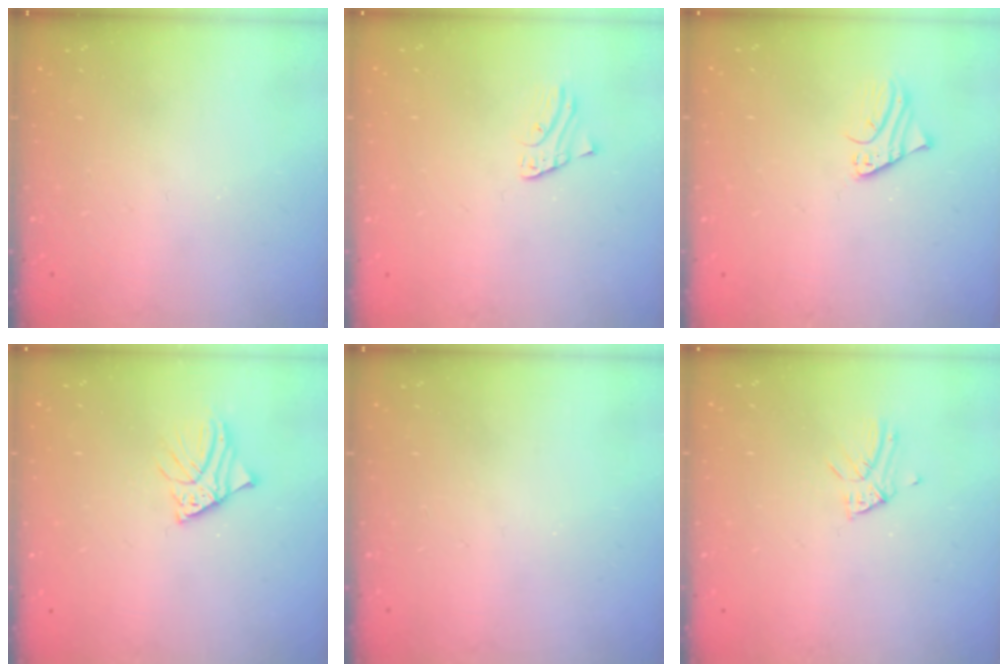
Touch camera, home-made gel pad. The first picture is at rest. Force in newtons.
{"total": 1.3, "press": 1.2, "slide": 0.1}
{"total": 1.9, "press": 1.9, "slide": 0.1}
{"total": 2.9, "press": 2.9, "slide": 0.2}
{"total": 0.0}
{"total": 4.0, "press": 3.9, "slide": 0.3}